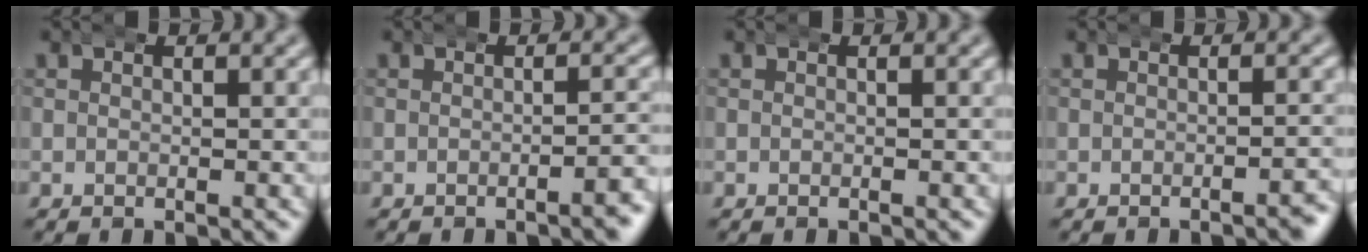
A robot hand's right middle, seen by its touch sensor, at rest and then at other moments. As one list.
[{"total": 1.9, "force": [-1.3, 0.2, 1.3], "torque": [-0.014, 0.005, -0.026]}, {"total": 0.0}, {"total": 1.4, "force": [-1.2, 0.1, 0.7], "torque": [-0.005, 0.005, -0.022]}]